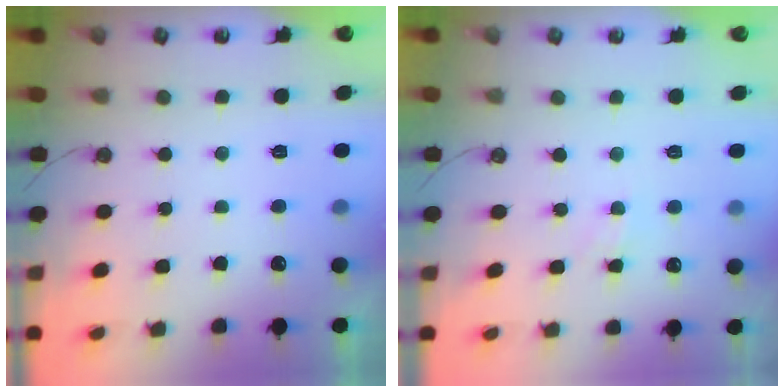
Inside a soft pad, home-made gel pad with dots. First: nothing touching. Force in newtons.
{"total": 2.7, "press": 2.7, "slide": 0.4}